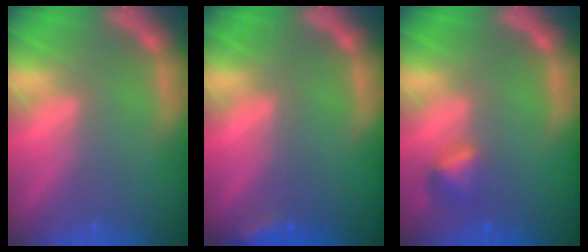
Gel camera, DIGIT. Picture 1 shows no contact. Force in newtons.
{"total": 1.9}
{"total": 1.9}